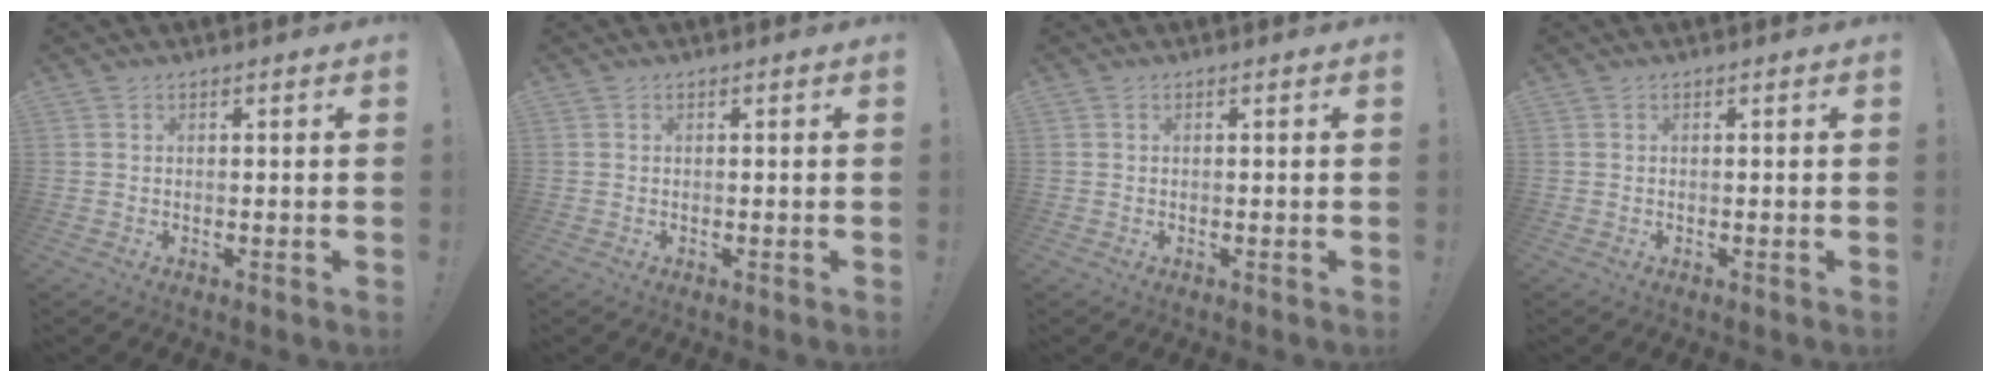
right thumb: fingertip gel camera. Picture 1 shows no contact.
{"total": 0.0}
{"total": 0.0}
{"total": 0.0}